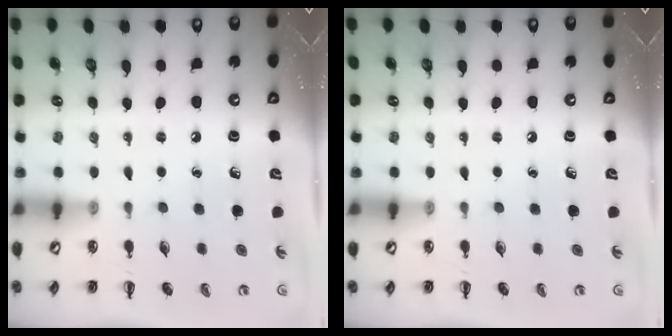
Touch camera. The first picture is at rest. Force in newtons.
{"total": 0.0}